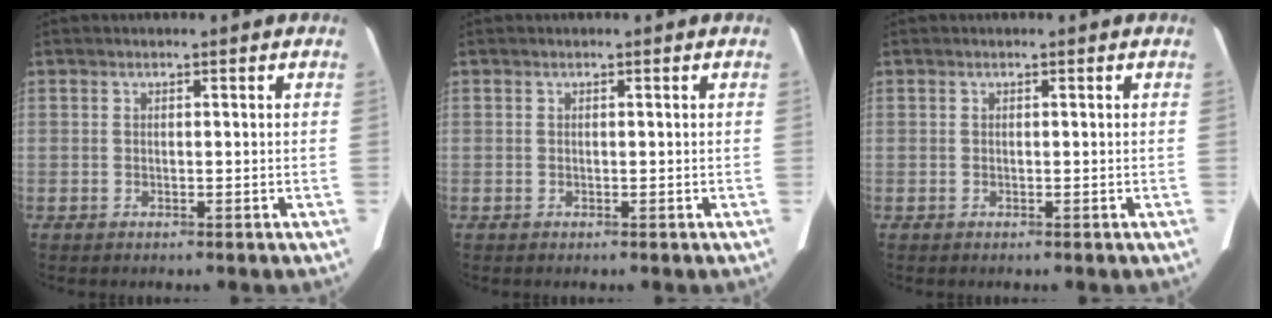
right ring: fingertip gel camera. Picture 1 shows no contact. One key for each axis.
{"total": 0.0}
{"total": 0.0}